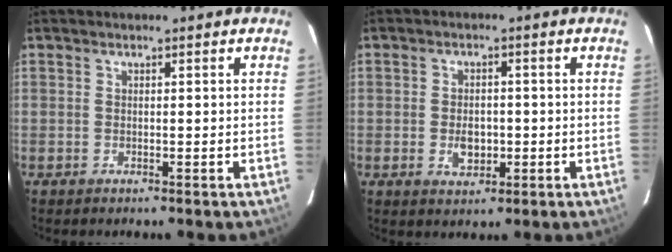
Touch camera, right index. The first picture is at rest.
{"total": 4.2, "force": [-0.9, 3.0, 2.8], "torque": [-0.048, 0.003, -0.009]}